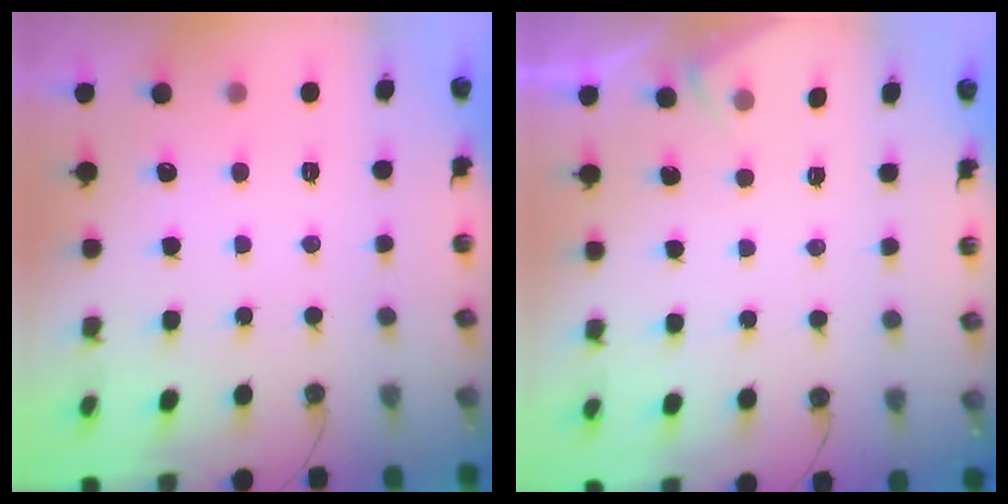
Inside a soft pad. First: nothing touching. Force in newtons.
{"total": 2.5, "press": 2.5, "slide": 0.4}